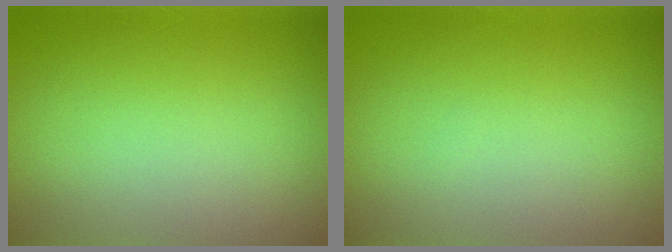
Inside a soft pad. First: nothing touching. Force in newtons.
{"total": 0.0}